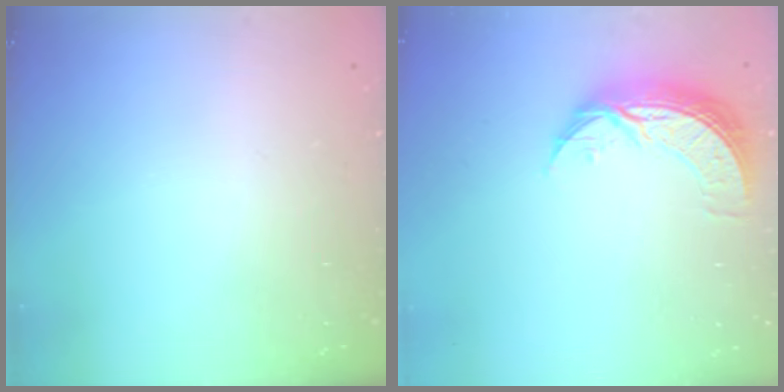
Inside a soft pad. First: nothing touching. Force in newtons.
{"total": 9.0, "press": 9.0, "slide": 0.7}